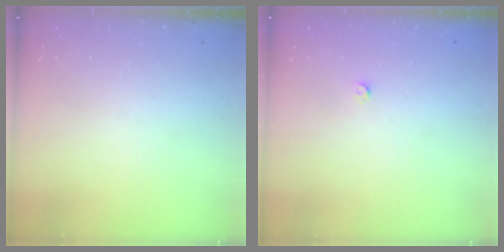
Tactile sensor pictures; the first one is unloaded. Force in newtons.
{"total": 2.4, "press": 2.4, "slide": 0.3}